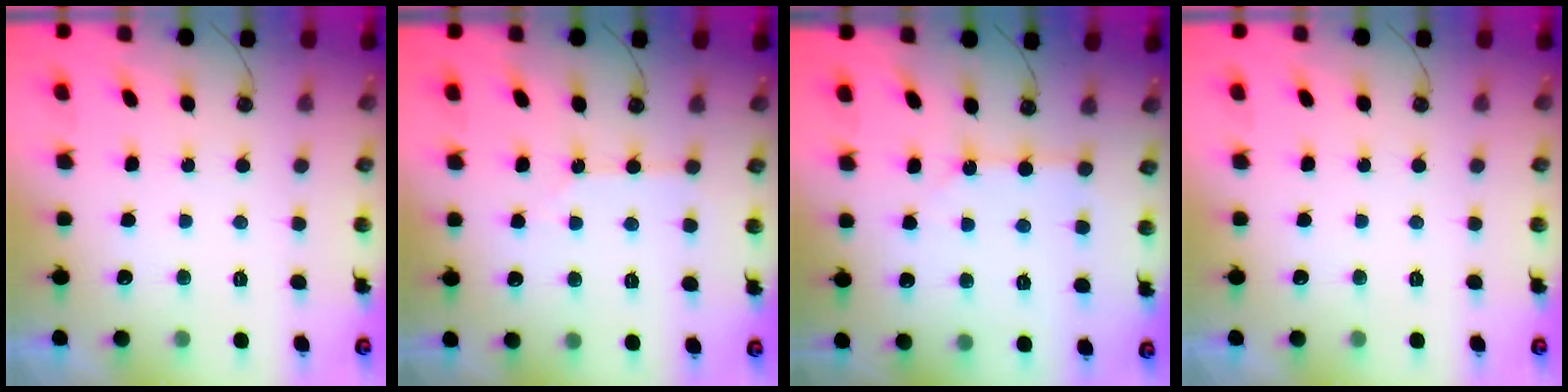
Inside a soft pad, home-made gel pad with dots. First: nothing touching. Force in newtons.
{"total": 2.6, "press": 2.6, "slide": 0.5}
{"total": 3.8, "press": 3.8, "slide": 0.4}
{"total": 0.0}